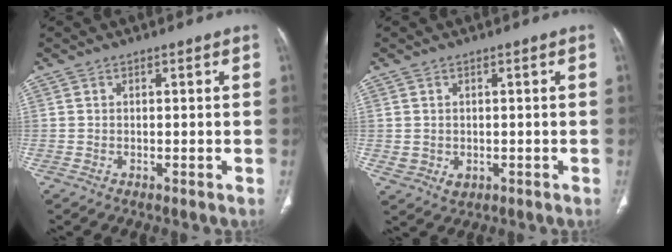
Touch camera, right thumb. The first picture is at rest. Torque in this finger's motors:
{"motor_torque": [-0.09, 0.37, -0.22, 0.03, 0.00]}